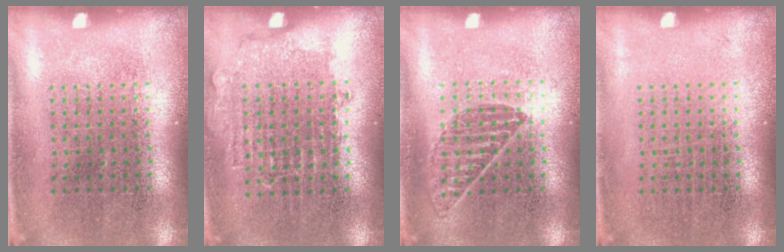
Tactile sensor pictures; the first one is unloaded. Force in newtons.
{"total": 0.8, "press": 0.8, "slide": 0.3}
{"total": 0.9, "press": 0.8, "slide": 0.3}
{"total": 0.0}